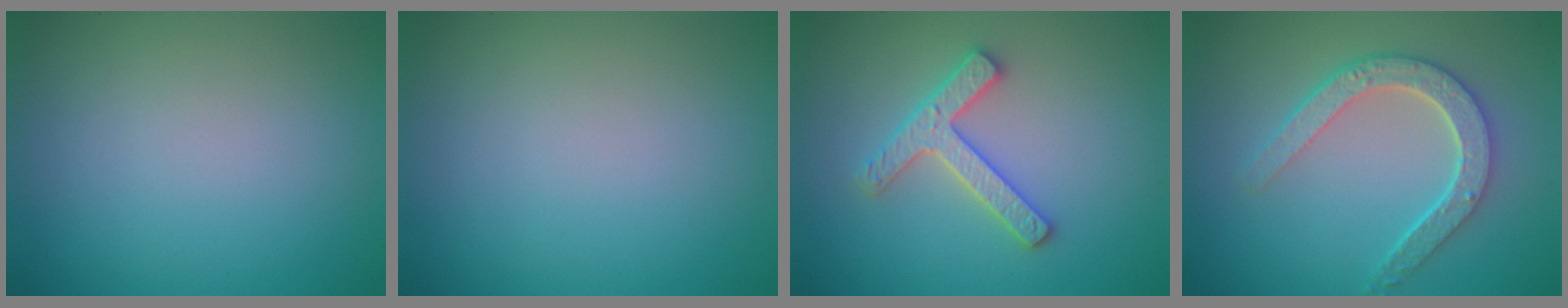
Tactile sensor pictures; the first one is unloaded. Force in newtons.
{"total": 0.0}
{"total": 2.8, "press": 2.8, "slide": 0.6}
{"total": 4.7, "press": 3.8, "slide": 2.9}